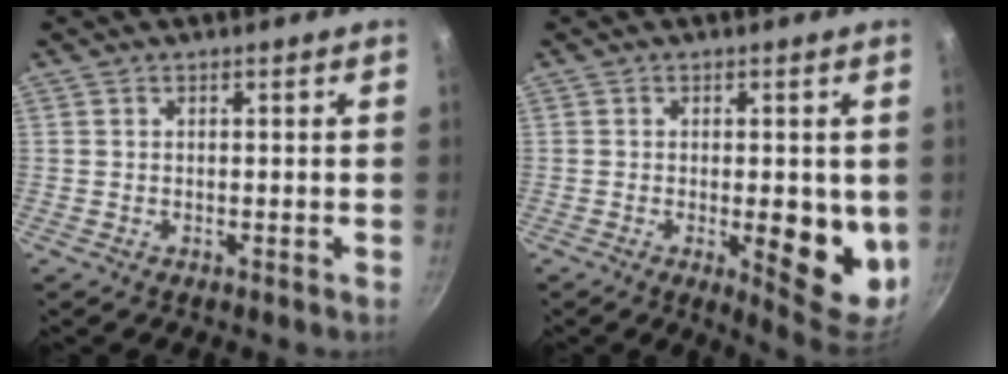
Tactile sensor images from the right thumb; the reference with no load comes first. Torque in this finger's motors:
{"motor_torque": [1.57, 1.73, 1.13, -0.03, 0.29]}